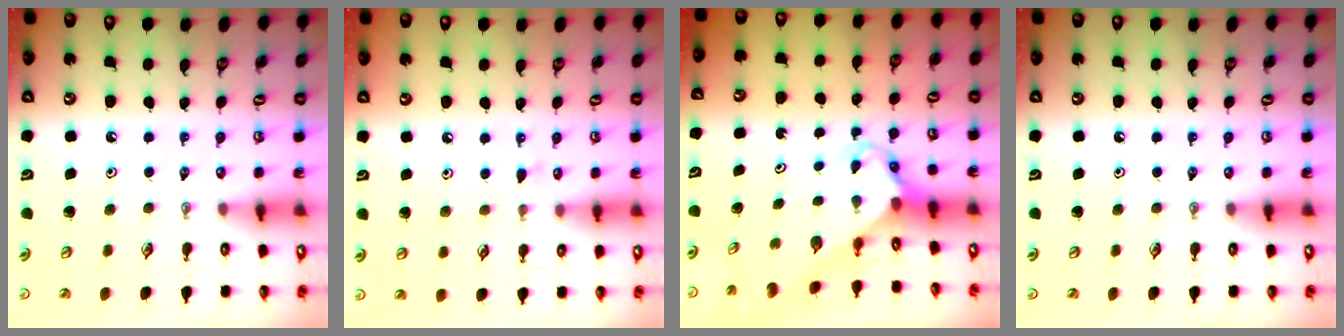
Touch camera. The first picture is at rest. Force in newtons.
{"total": 4.9, "press": 4.9, "slide": 0.6}
{"total": 2.8, "press": 2.8, "slide": 0.2}
{"total": 0.0}